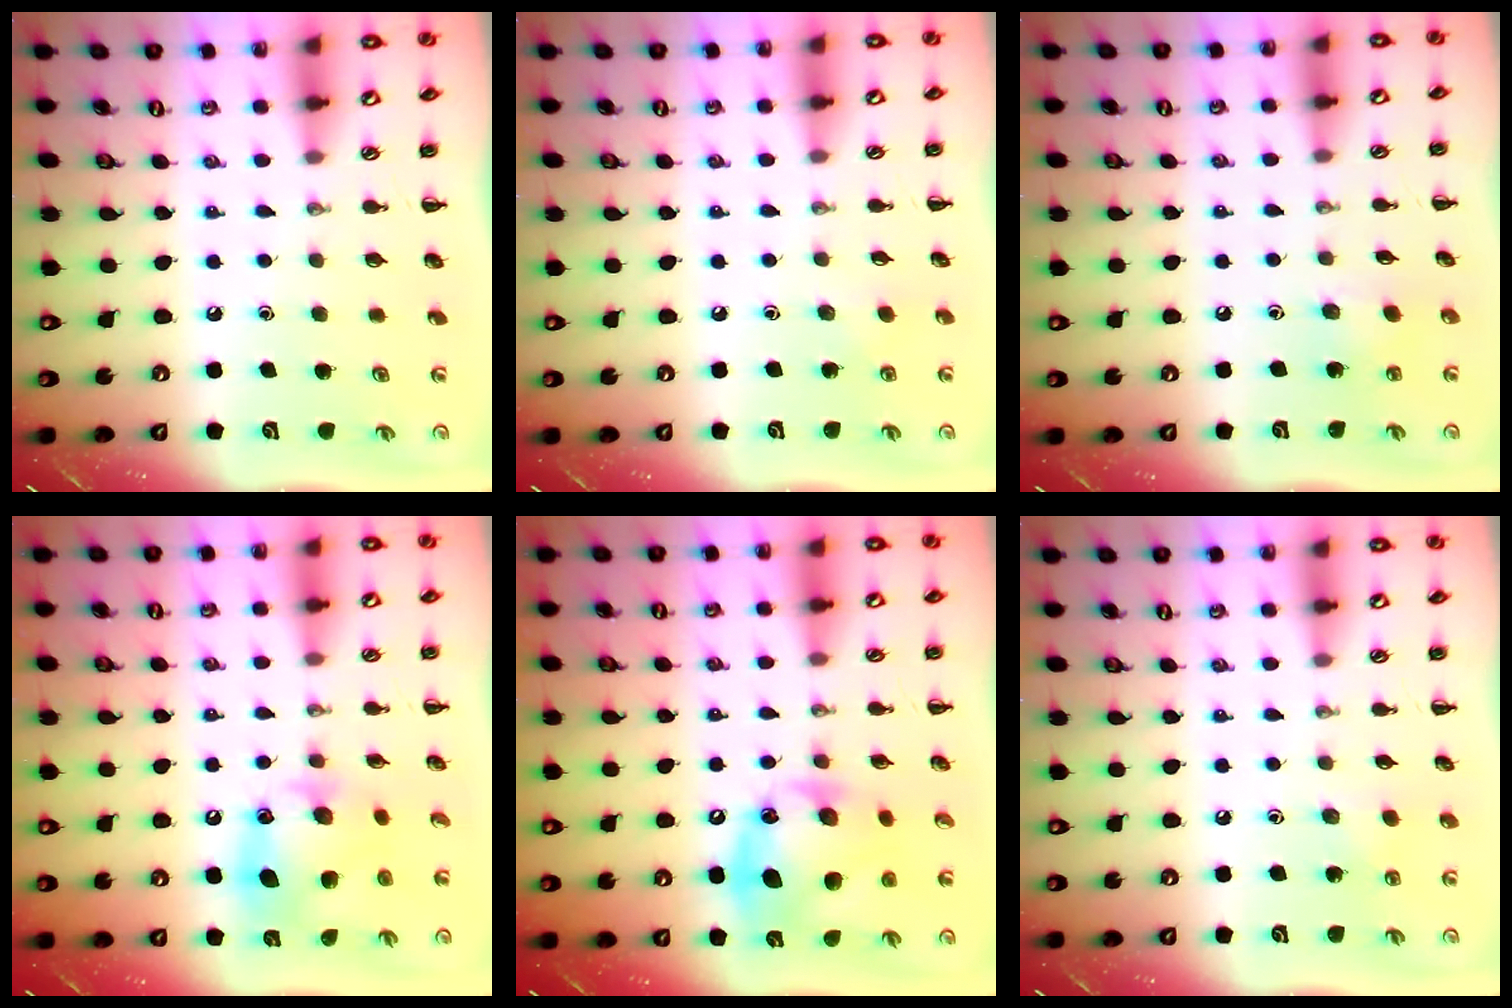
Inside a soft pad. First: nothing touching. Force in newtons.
{"total": 1.7, "press": 1.6, "slide": 0.6}
{"total": 3.5, "press": 3.4, "slide": 0.9}
{"total": 12.7, "press": 12.6, "slide": 1.8}
{"total": 15.1, "press": 15.0, "slide": 0.9}
{"total": 6.0, "press": 5.8, "slide": 1.6}